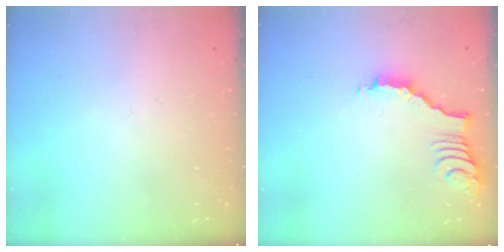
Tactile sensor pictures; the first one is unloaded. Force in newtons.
{"total": 2.6, "press": 2.6, "slide": 0.4}